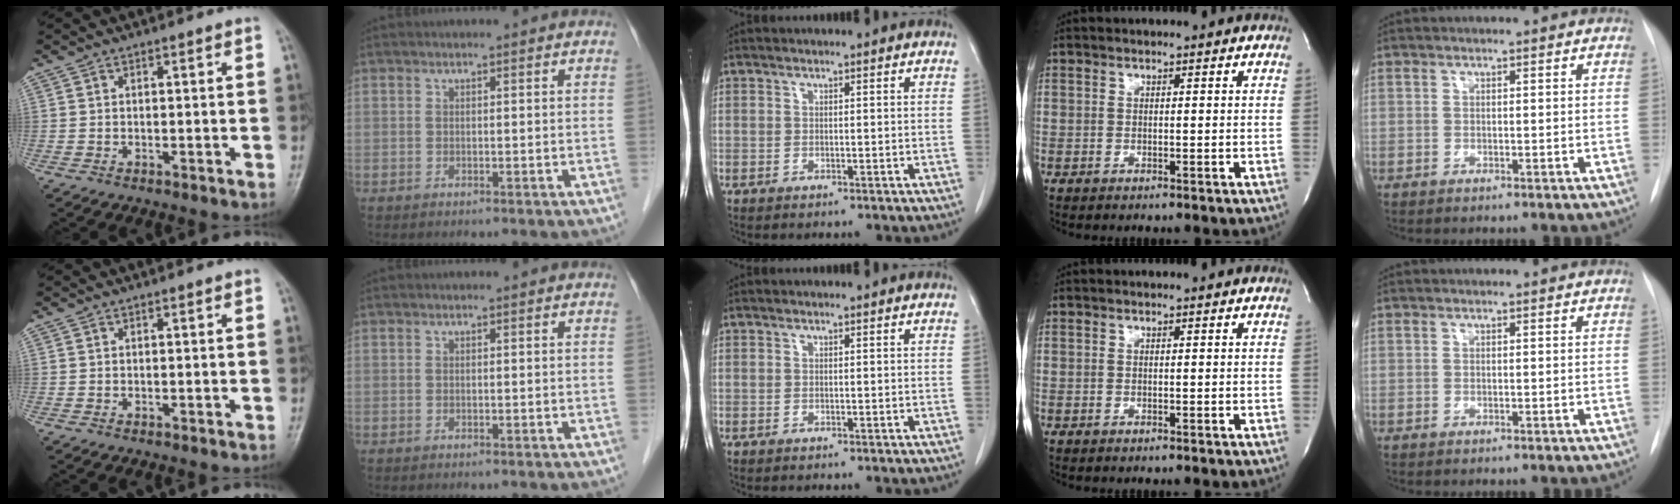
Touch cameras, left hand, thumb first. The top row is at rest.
{}